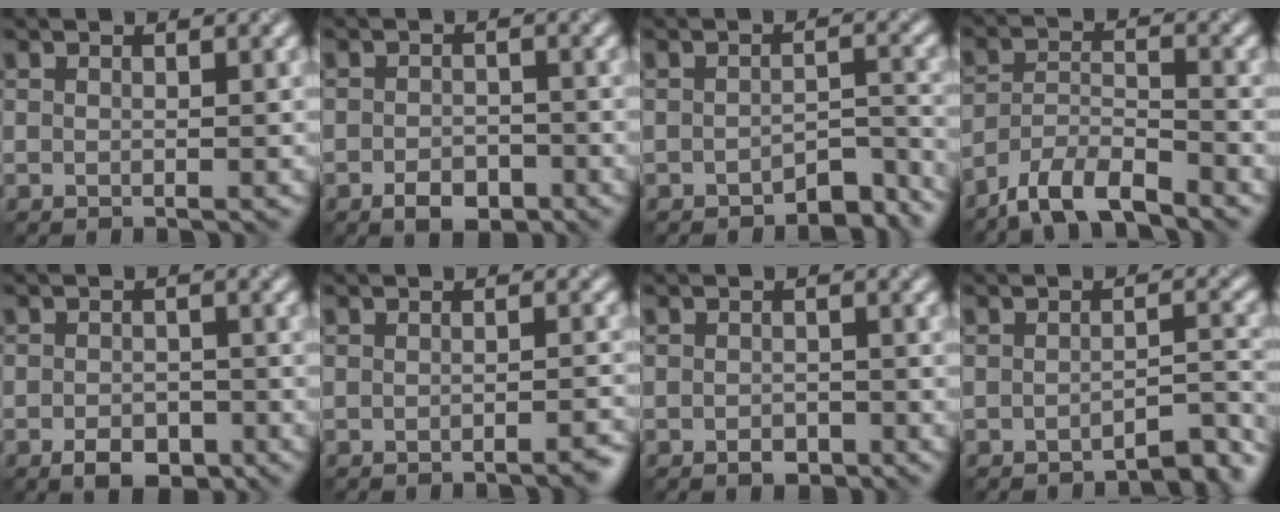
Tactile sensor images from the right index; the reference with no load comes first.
{"total": 2.8, "force": [-1.5, 1.7, 1.6], "torque": [-0.021, 0.002, -0.030]}
{"total": 3.9, "force": [-3.2, 1.4, 1.7], "torque": [-0.018, 0.001, -0.045]}
{"total": 5.2, "force": [-4.4, 1.3, 2.4], "torque": [-0.041, -0.003, -0.087]}
{"total": 3.1, "force": [-1.6, 1.9, 1.8], "torque": [-0.024, -0.001, -0.032]}
{"total": 1.5, "force": [-1.3, 0.3, 0.7], "torque": [-0.003, 0.005, -0.018]}
{"total": 1.3, "force": [-0.8, 0.9, 0.6], "torque": [-0.007, 0.000, -0.015]}
{"total": 3.5, "force": [-3.2, 0.5, 1.2], "torque": [-0.014, 0.005, -0.044]}